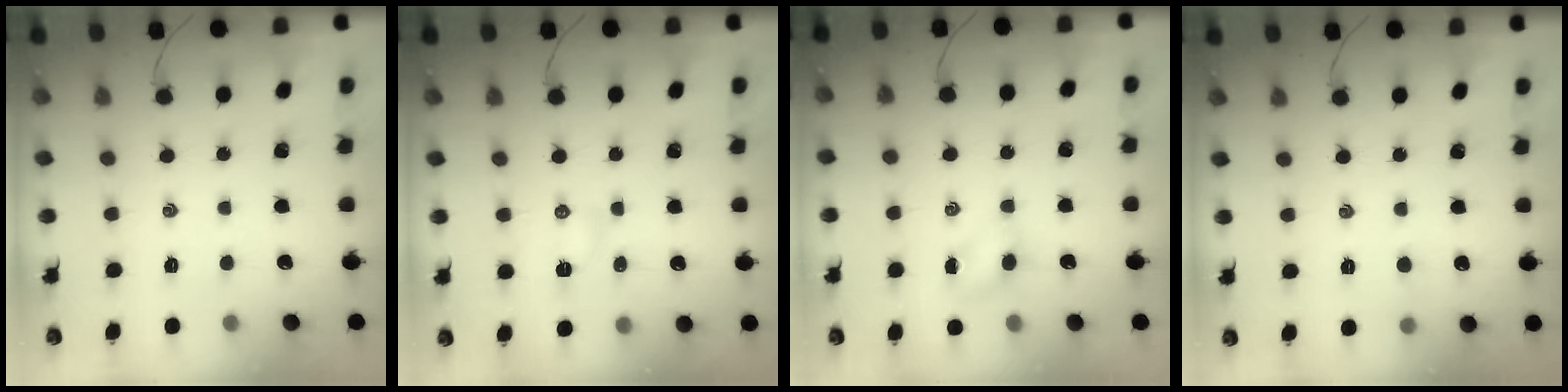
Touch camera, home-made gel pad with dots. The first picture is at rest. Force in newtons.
{"total": 2.9, "press": 2.7, "slide": 1.0}
{"total": 3.5, "press": 3.3, "slide": 1.2}
{"total": 2.6, "press": 2.5, "slide": 0.8}